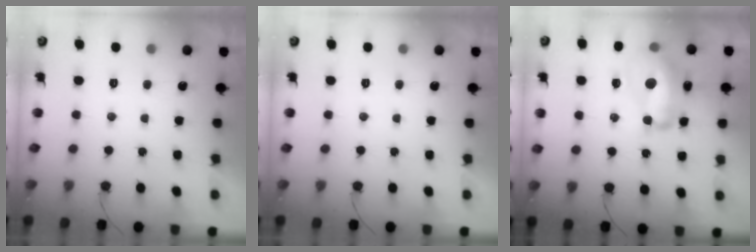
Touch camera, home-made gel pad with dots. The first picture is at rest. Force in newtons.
{"total": 0.0}
{"total": 14.3, "press": 14.2, "slide": 1.3}